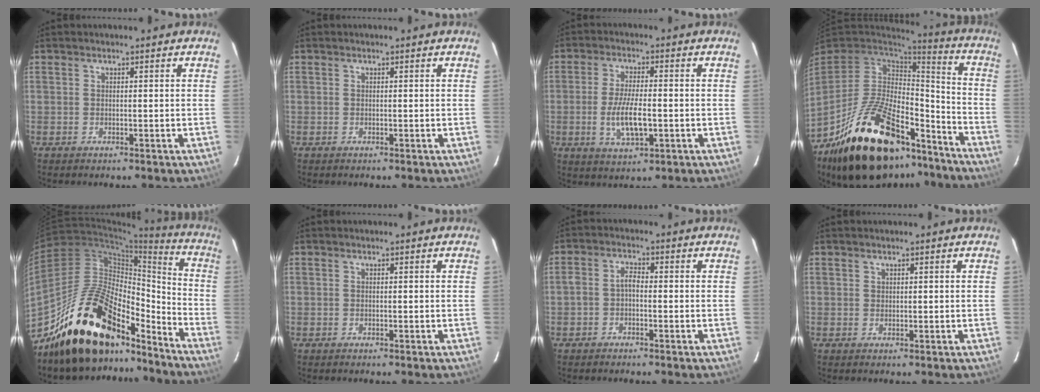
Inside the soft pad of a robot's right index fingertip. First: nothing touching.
{"total": 0.0}
{"total": 8.3, "force": [-1.9, 2.8, 7.6], "torque": [-0.152, -0.008, -0.032]}
{"total": 29.2, "force": [-19.1, 13.4, 17.5], "torque": [-0.330, 0.005, -0.280]}
{"total": 23.9, "force": [-18.4, 10.4, 11.1], "torque": [-0.192, 0.031, -0.298]}
{"total": 0.0}
{"total": 2.5, "force": [-1.2, 1.3, 1.7], "torque": [-0.042, 0.011, -0.025]}
{"total": 0.5, "force": [0.4, 0.4, 0.0], "torque": [0.003, 0.003, 0.007]}